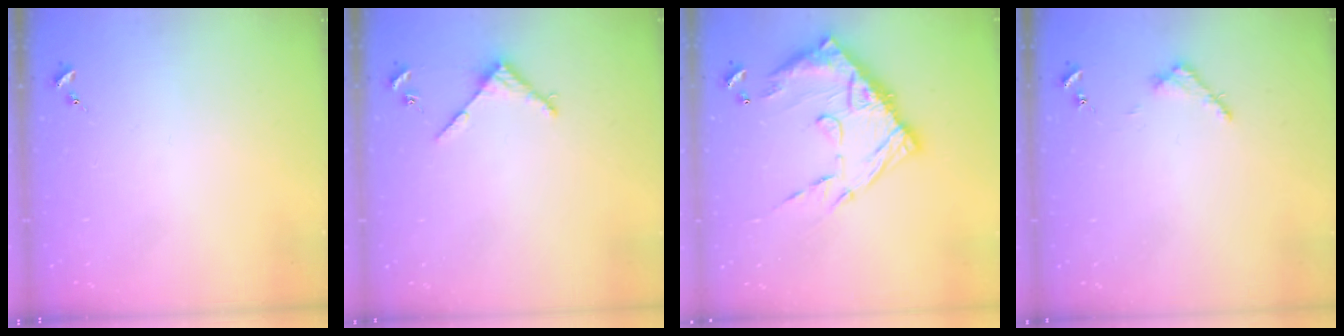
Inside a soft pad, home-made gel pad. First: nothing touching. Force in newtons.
{"total": 3.4, "press": 3.4, "slide": 0.4}
{"total": 17.5, "press": 17.4, "slide": 2.0}
{"total": 3.2, "press": 3.2, "slide": 0.4}